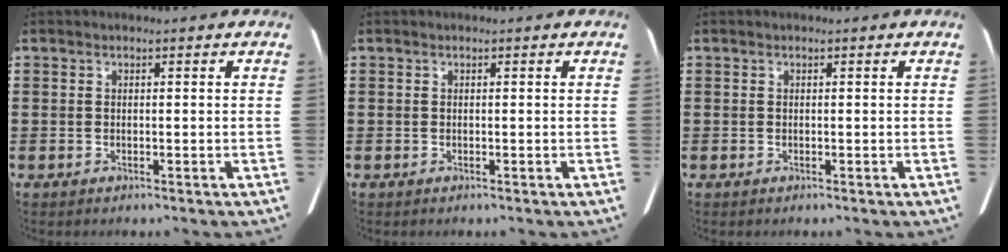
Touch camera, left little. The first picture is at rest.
{"total": 0.0}
{"total": 0.0}